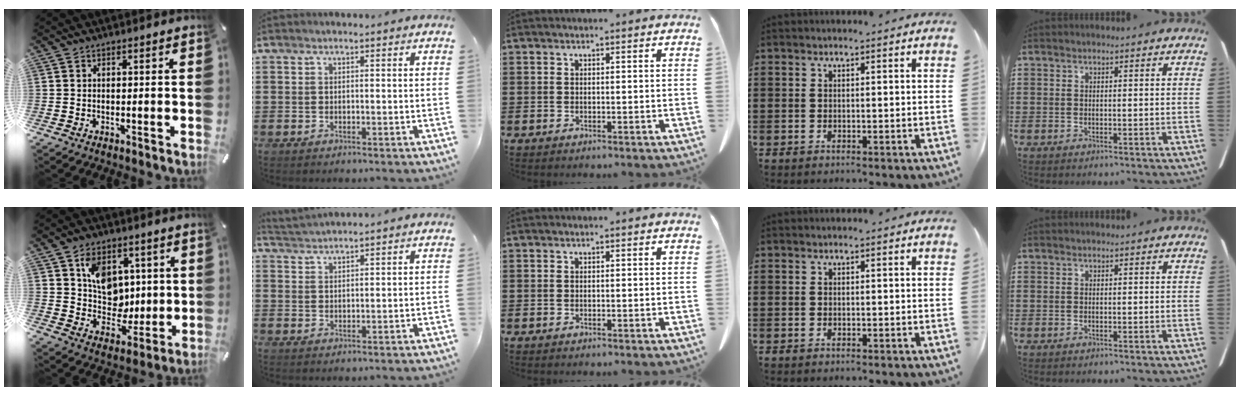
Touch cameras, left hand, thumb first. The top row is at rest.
{"thumb": {"total": 11.4, "force": [3.6, 9.6, 4.9], "torque": [-0.069, -0.011, 0.072]}, "index": {"total": 1.9, "force": [1.9, -0.3, 0.0], "torque": [-0.005, 0.000, 0.037]}}